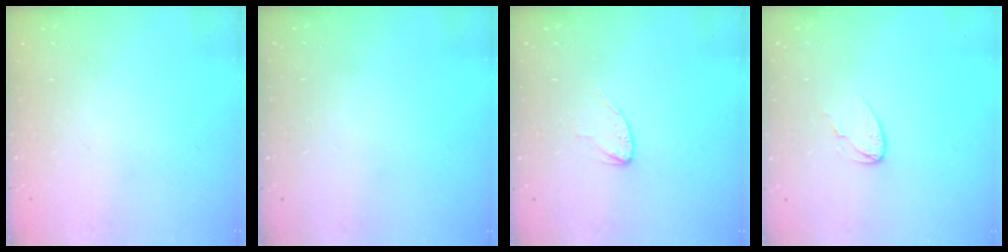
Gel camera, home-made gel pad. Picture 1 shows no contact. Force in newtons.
{"total": 0.0}
{"total": 2.7, "press": 2.7, "slide": 0.2}
{"total": 3.6, "press": 3.6, "slide": 0.3}